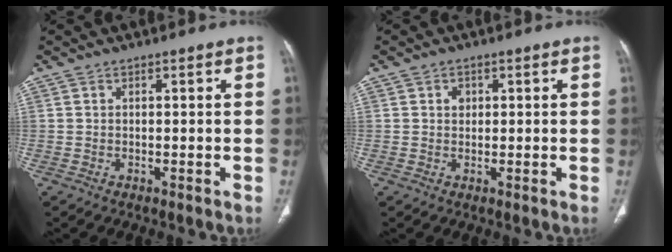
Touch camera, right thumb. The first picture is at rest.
{"total": 1.6, "force": [0.5, 1.4, 0.7], "torque": [-0.004, 0.000, 0.007]}